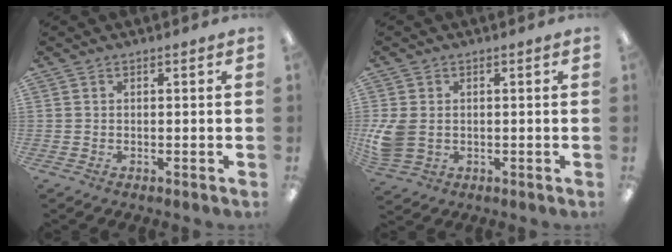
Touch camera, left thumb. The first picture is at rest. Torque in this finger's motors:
{"motor_torque": [-0.03, 0.23, 0.24, -0.21, 0.07]}